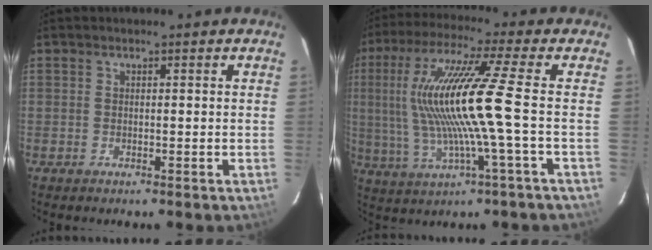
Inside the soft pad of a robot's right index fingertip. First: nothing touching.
{"total": 15.3, "force": [-0.1, -0.3, 15.3], "torque": [-0.290, -0.002, 0.009]}